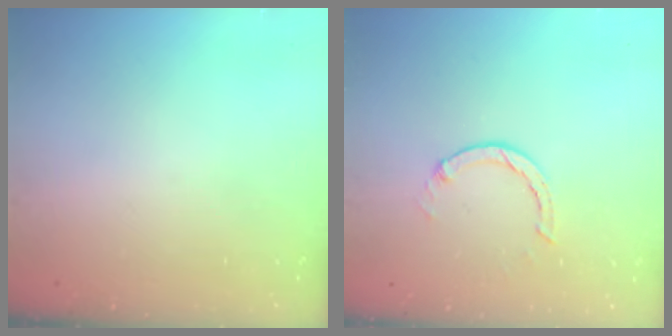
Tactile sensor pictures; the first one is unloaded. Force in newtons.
{"total": 1.3, "press": 1.2, "slide": 0.3}